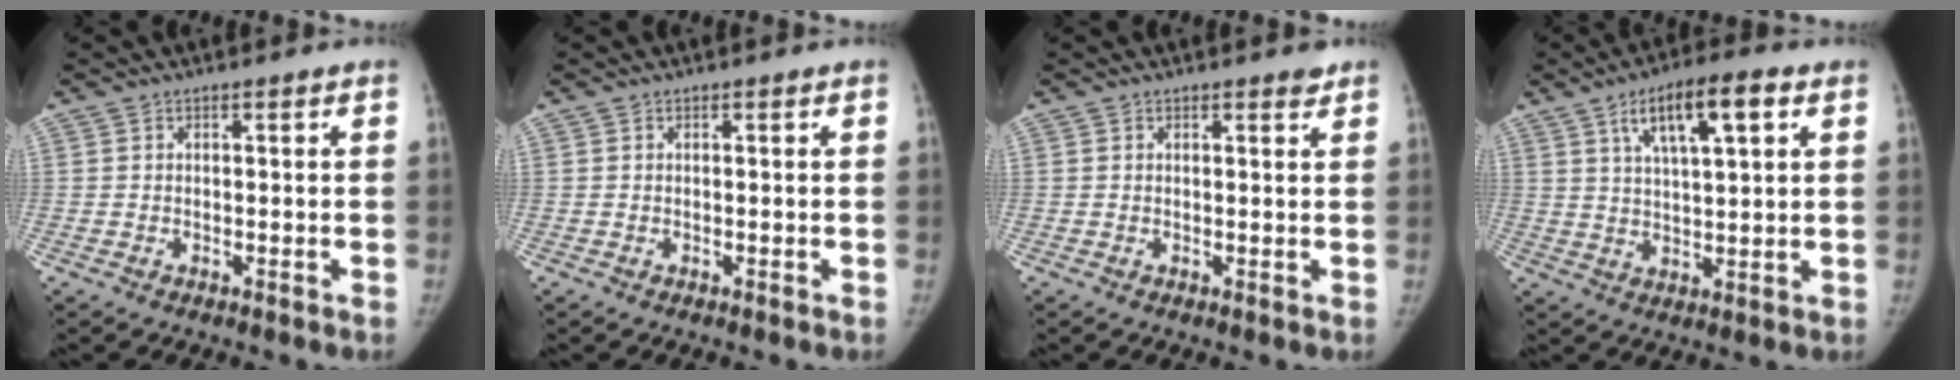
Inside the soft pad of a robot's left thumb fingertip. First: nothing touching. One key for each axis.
{"total": 0.0}
{"total": 1.2, "fx": 1.0, "fy": 0.3, "fz": 0.5, "tx": -0.003, "ty": -0.007, "tz": 0.012}
{"total": 11.0, "fx": 5.0, "fy": 3.4, "fz": 9.2, "tx": -0.142, "ty": -0.006, "tz": 0.084}